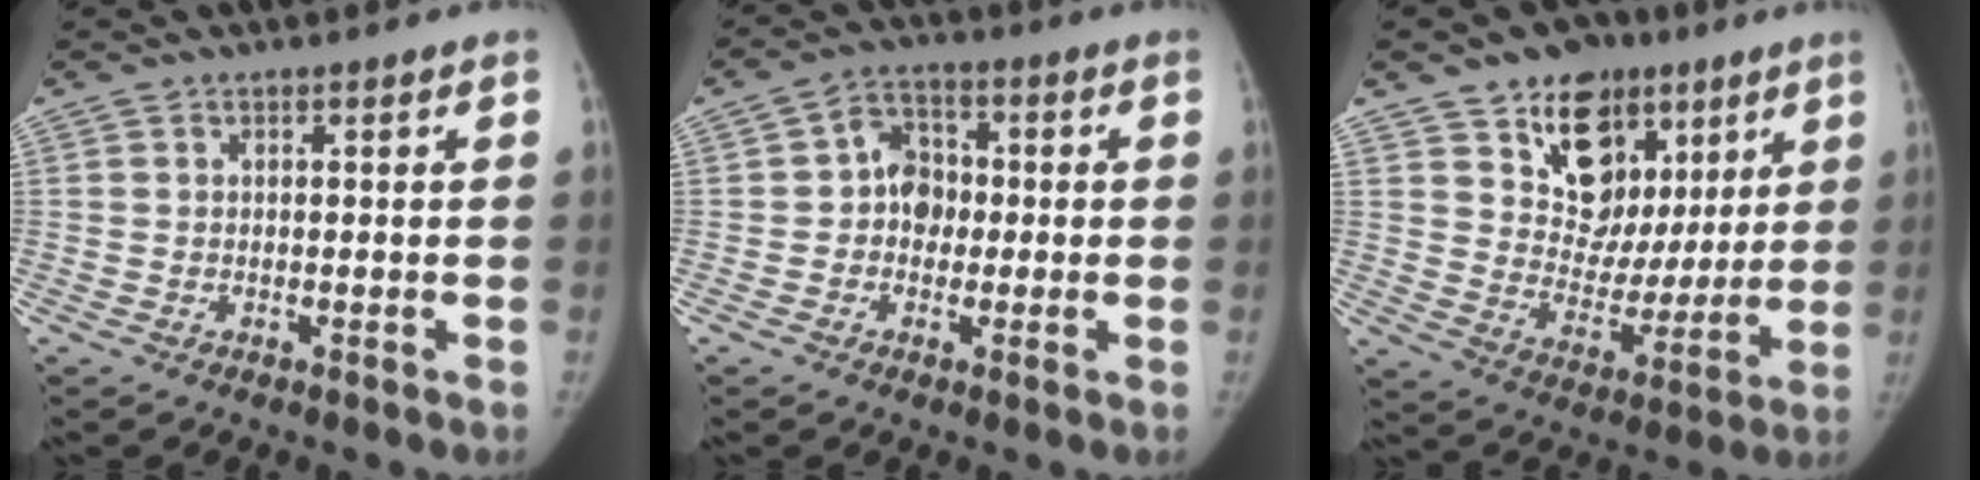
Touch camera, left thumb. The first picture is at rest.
{"total": 6.8, "force": [-0.2, 5.7, 3.5], "torque": [-0.021, 0.016, -0.017]}
{"total": 17.9, "force": [9.6, 13.0, 7.6], "torque": [-0.053, -0.029, 0.156]}